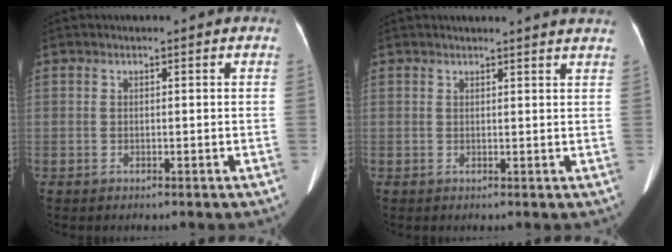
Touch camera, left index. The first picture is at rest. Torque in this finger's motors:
{"motor_torque": [-0.04, -0.93, -0.02, 0.03]}